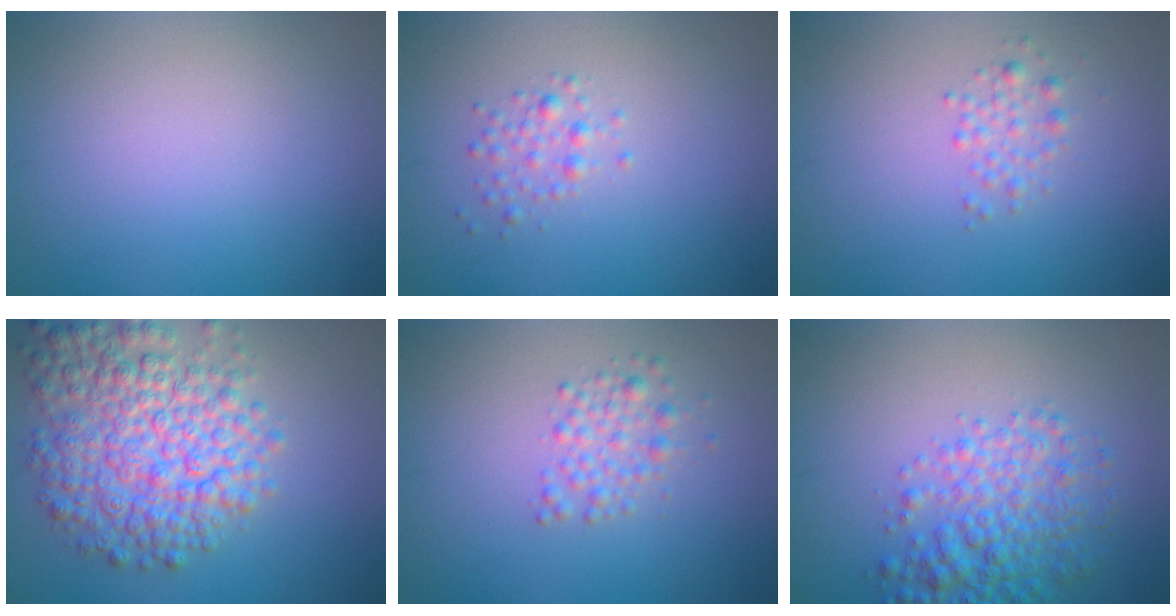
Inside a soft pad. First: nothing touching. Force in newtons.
{"total": 1.3, "press": 1.3, "slide": 0.1}
{"total": 1.4, "press": 1.4, "slide": 0.0}
{"total": 7.9, "press": 7.9, "slide": 0.3}
{"total": 2.0, "press": 2.0, "slide": 0.1}
{"total": 4.9, "press": 4.9, "slide": 0.1}